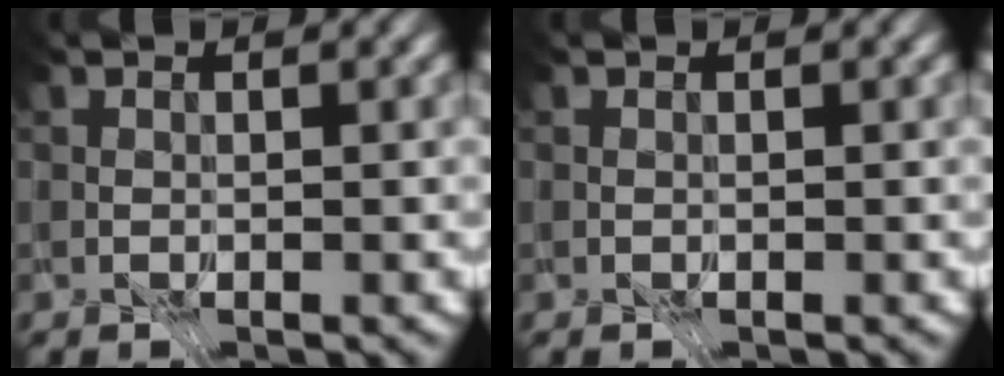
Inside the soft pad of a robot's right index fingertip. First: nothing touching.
{"total": 0.0}